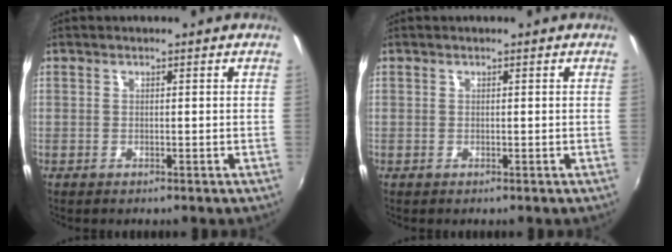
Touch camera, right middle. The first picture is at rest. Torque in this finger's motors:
{"motor_torque": [0.17, -0.16, 0.03, 0.00]}